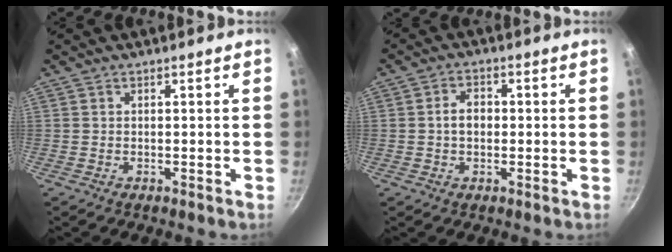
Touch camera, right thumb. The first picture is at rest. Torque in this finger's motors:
{"motor_torque": [0.08, 1.34, 0.45, -0.22, 0.02]}